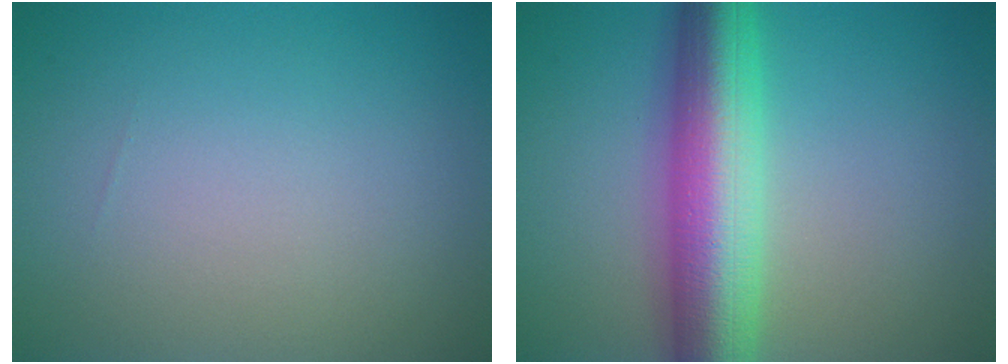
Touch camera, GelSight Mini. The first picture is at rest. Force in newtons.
{"total": 9.7, "press": 9.7, "slide": 0.3}